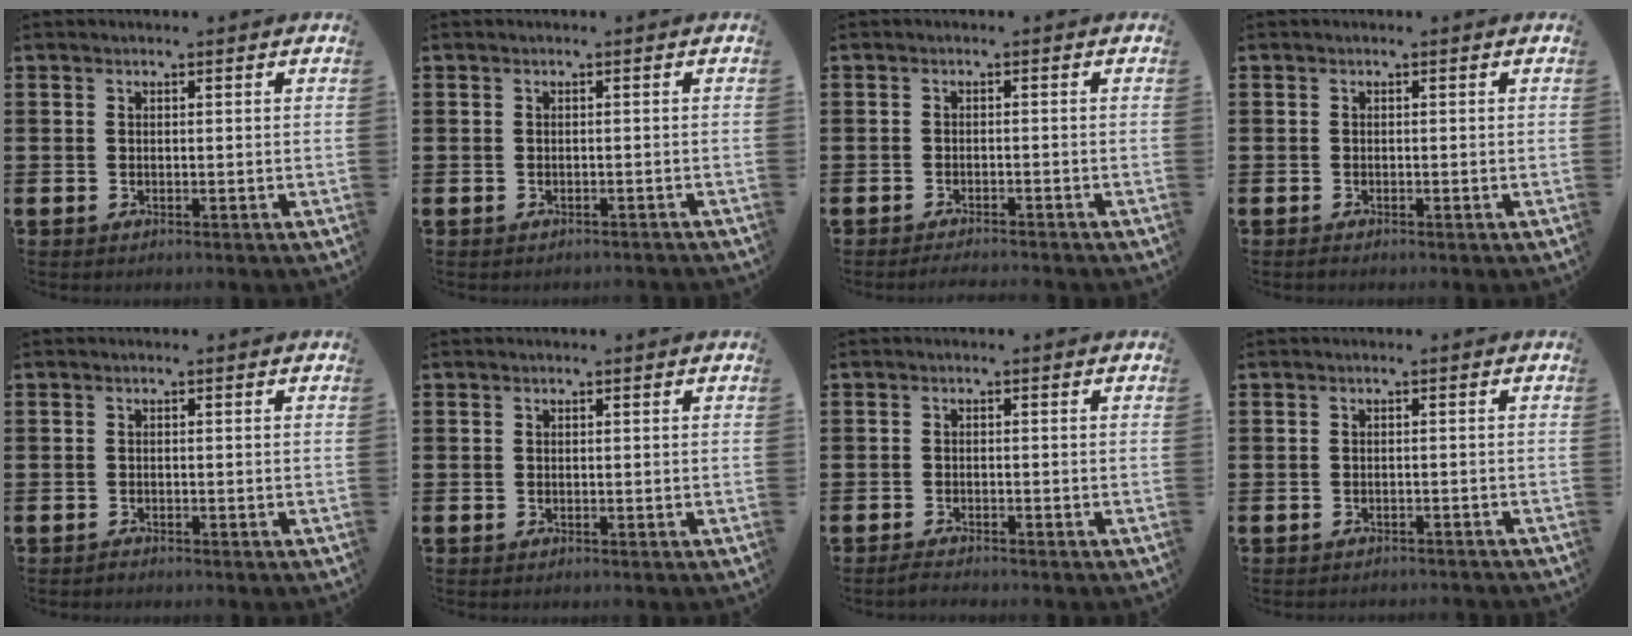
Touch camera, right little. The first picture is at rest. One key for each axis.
{"total": 0.0}
{"total": 1.1, "fx": -1.1, "fy": -0.1, "fz": 0.2, "tx": -0.005, "ty": 0.000, "tz": -0.022}
{"total": 0.0}
{"total": 0.0}
{"total": 0.0}
{"total": 1.1, "fx": -1.0, "fy": 0.0, "fz": 0.4, "tx": -0.010, "ty": 0.000, "tz": -0.020}
{"total": 0.6, "fx": -0.5, "fy": -0.1, "fz": -0.1, "tx": 0.002, "ty": 0.001, "tz": -0.012}